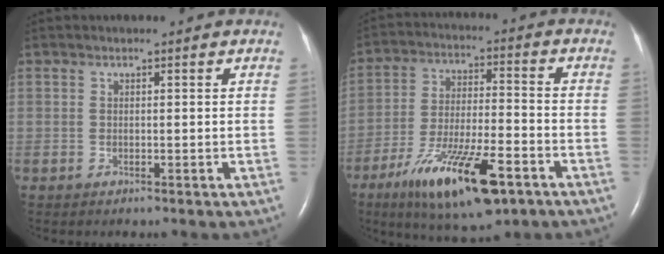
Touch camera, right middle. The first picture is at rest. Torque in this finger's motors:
{"motor_torque": [1.28, -0.86, 0.61, 0.21]}